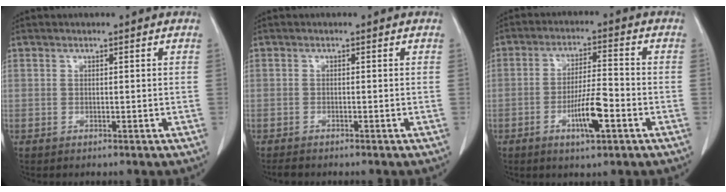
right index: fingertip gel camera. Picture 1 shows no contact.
{"total": 1.5, "force": [-1.4, 0.1, 0.4], "torque": [-0.011, -0.004, -0.023]}
{"total": 7.5, "force": [-3.1, 1.1, 6.7], "torque": [-0.124, -0.001, -0.052]}